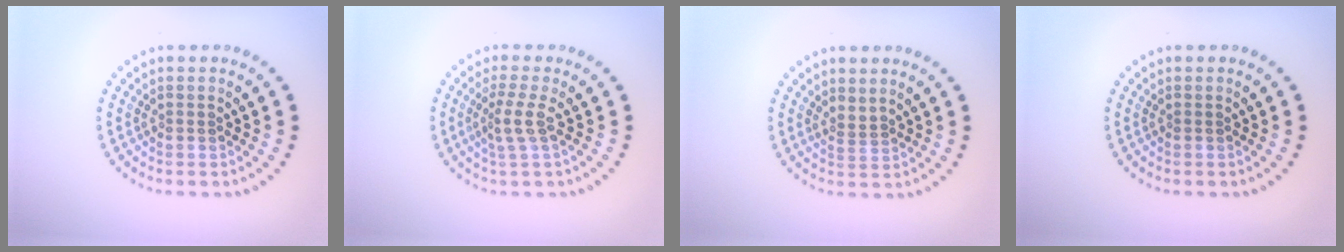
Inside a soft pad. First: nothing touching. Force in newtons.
{"total": 2.2, "press": 1.6, "slide": 1.6}
{"total": 0.9, "press": 0.3, "slide": 0.8}
{"total": 0.0}